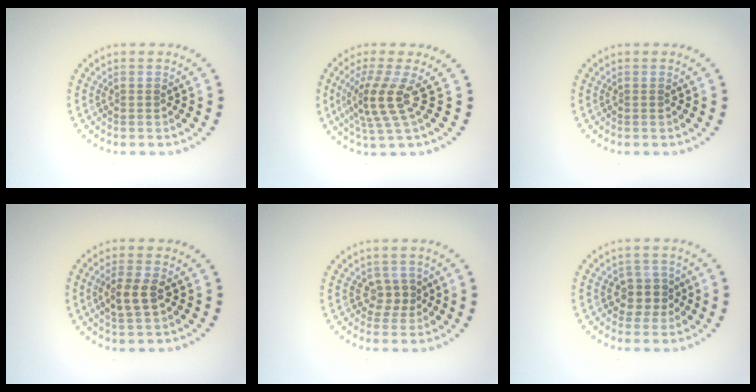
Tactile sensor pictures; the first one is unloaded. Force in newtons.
{"total": 3.6, "press": 2.6, "slide": 2.5}
{"total": 0.0}
{"total": 2.9, "press": 2.8, "slide": 0.9}
{"total": 1.8, "press": 1.5, "slide": 1.0}
{"total": 2.5, "press": 2.1, "slide": 1.3}